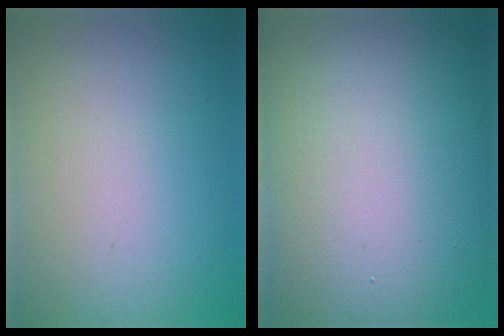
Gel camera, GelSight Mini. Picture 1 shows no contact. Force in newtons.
{"total": 17.6, "press": 17.6, "slide": 1.0}